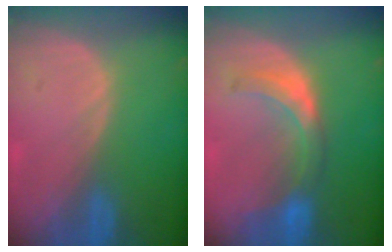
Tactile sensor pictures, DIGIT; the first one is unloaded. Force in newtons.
{"total": 6.3, "press": 6.3, "slide": 0.1}